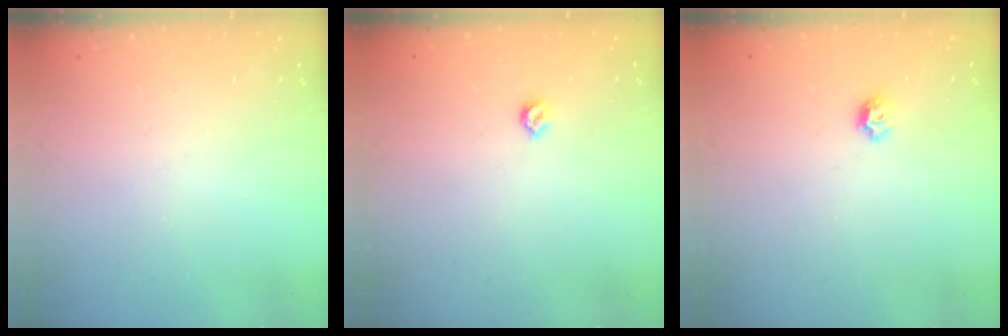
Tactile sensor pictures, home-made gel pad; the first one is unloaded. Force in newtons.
{"total": 4.0, "press": 3.9, "slide": 0.8}
{"total": 5.5, "press": 5.4, "slide": 0.7}